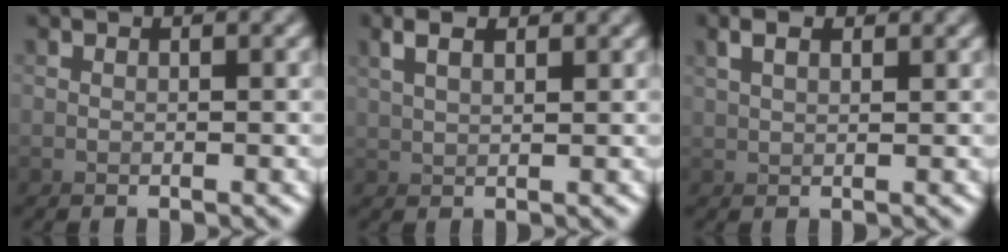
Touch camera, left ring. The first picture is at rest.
{"total": 1.4, "force": [0.5, -1.3, 0.3], "torque": [-0.005, 0.011, 0.007]}
{"total": 1.2, "force": [0.0, -1.2, -0.1], "torque": [0.008, 0.010, -0.002]}